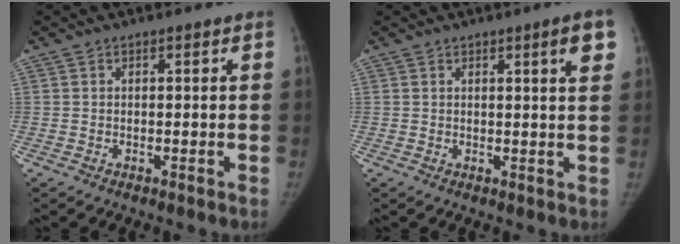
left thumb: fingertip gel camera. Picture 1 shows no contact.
{"total": 4.4, "force": [2.1, 0.3, 3.9], "torque": [-0.045, -0.009, 0.027]}